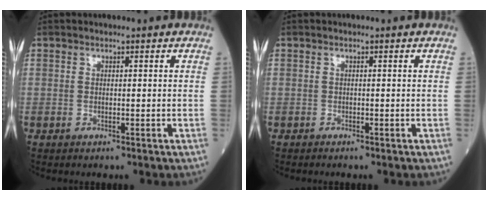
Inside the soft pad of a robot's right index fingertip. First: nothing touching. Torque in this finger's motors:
{"motor_torque": [-0.01, 0.25, -0.01, 0.00]}